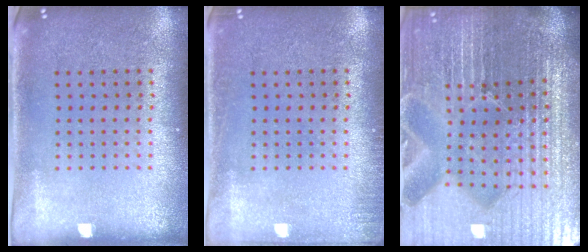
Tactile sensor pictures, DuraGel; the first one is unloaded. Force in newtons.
{"total": 1.1, "press": 1.1, "slide": 0.2}
{"total": 7.3, "press": 6.4, "slide": 3.5}